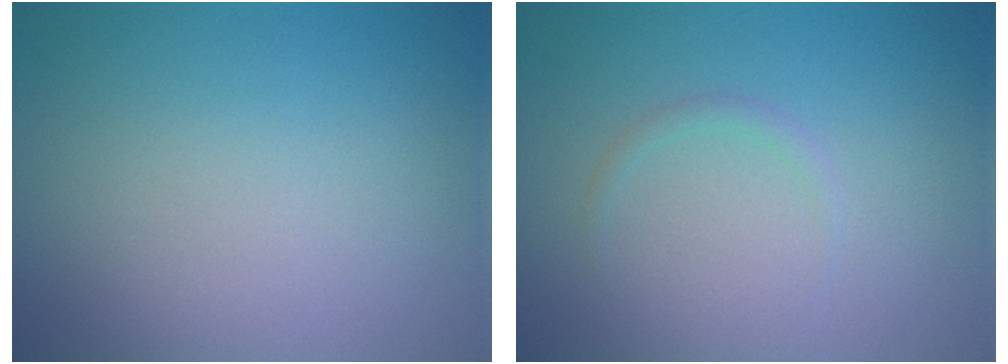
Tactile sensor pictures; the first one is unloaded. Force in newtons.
{"total": 0.7, "press": 0.7, "slide": 0.1}